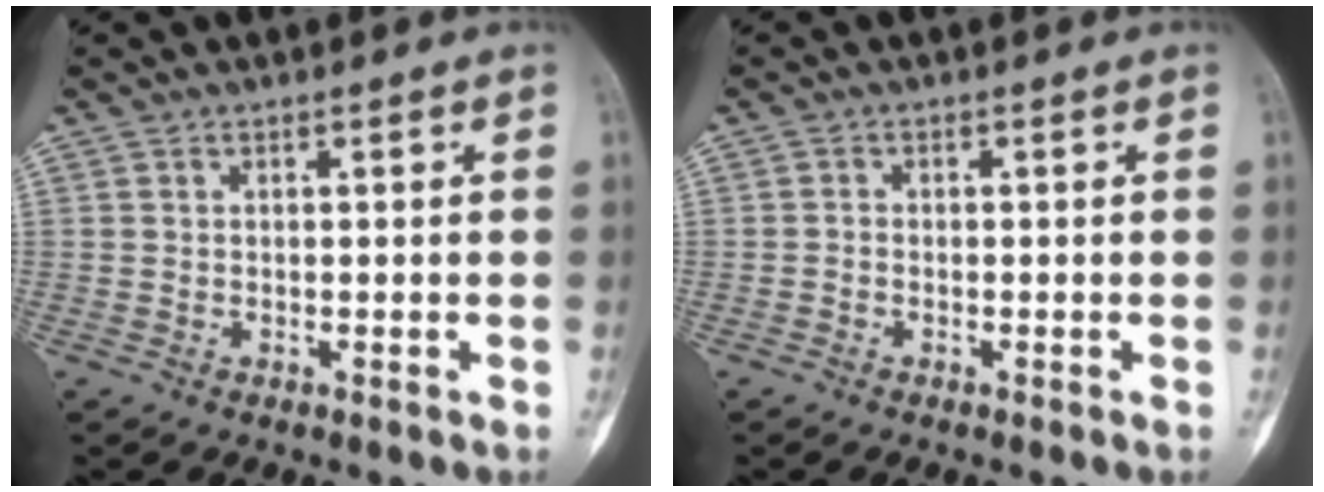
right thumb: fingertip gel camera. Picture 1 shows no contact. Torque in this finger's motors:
{"motor_torque": [-0.13, -0.13, -0.05, 0.04, -0.02]}